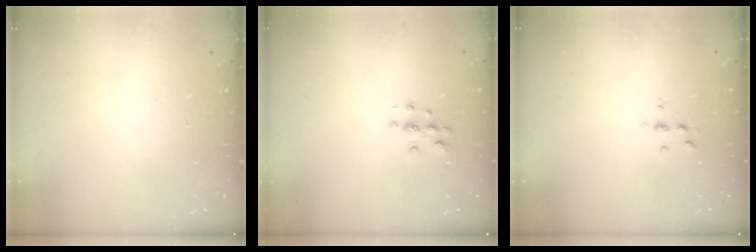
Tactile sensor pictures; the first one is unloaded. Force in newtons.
{"total": 3.6, "press": 3.6, "slide": 0.5}
{"total": 4.2, "press": 4.1, "slide": 0.5}